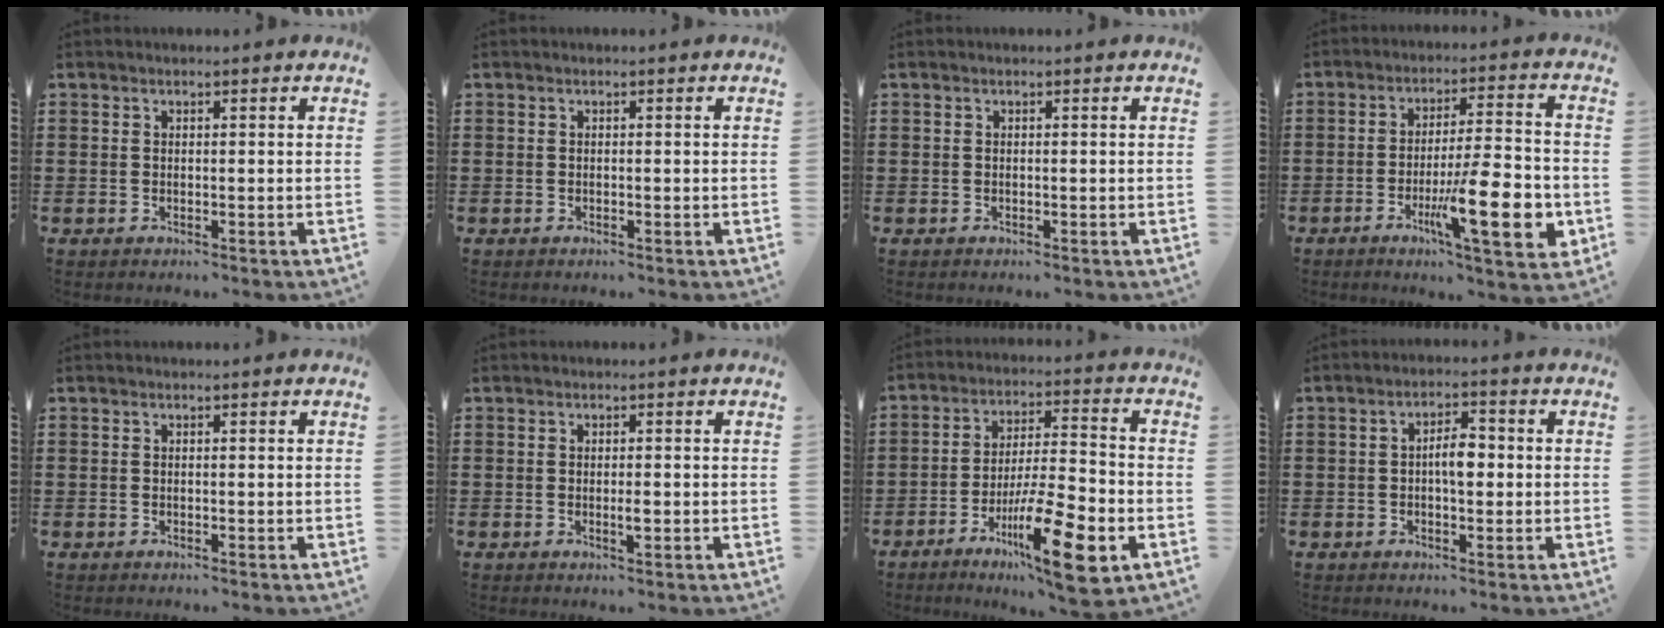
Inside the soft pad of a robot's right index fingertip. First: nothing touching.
{"total": 0.0}
{"total": 0.0}
{"total": 13.9, "force": [-4.7, 2.8, 12.8], "torque": [-0.207, -0.007, -0.077]}
{"total": 0.0}
{"total": 1.5, "force": [-0.3, 0.4, 1.5], "torque": [-0.026, -0.001, -0.005]}
{"total": 14.1, "force": [-6.7, 3.1, 12.1], "torque": [-0.222, 0.006, -0.112]}
{"total": 4.0, "force": [-0.1, 1.6, 3.6], "torque": [-0.060, 0.002, -0.006]}